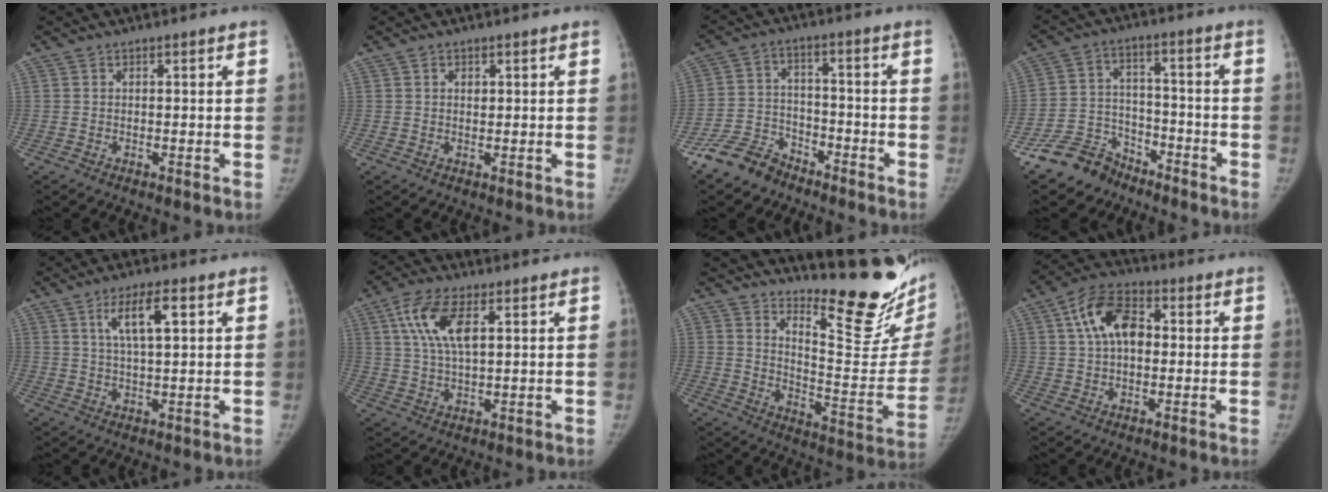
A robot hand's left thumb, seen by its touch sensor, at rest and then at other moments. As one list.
[{"total": 1.3, "force": [0.6, 0.9, 0.8], "torque": [-0.009, -0.002, 0.010]}, {"total": 8.4, "force": [-6.7, 4.6, 2.0], "torque": [-0.029, 0.040, -0.134]}, {"total": 9.2, "force": [-7.2, 5.6, 1.1], "torque": [0.003, 0.062, -0.137]}, {"total": 7.4, "force": [3.1, 2.1, 6.4], "torque": [-0.111, -0.005, 0.057]}, {"total": 9.8, "force": [3.8, 4.2, 8.0], "torque": [-0.162, -0.005, 0.074]}, {"total": 22.4, "force": [17.7, 5.4, 12.5], "torque": [-0.140, -0.175, 0.244]}, {"total": 10.9, "force": [2.4, 6.6, 8.3], "torque": [-0.139, 0.019, 0.034]}]